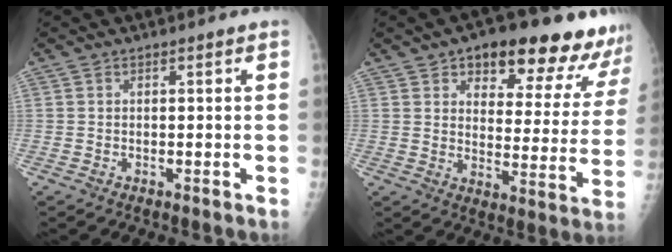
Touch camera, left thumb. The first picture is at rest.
{"total": 19.7, "force": [14.0, 7.9, 11.3], "torque": [-0.093, -0.062, 0.181]}